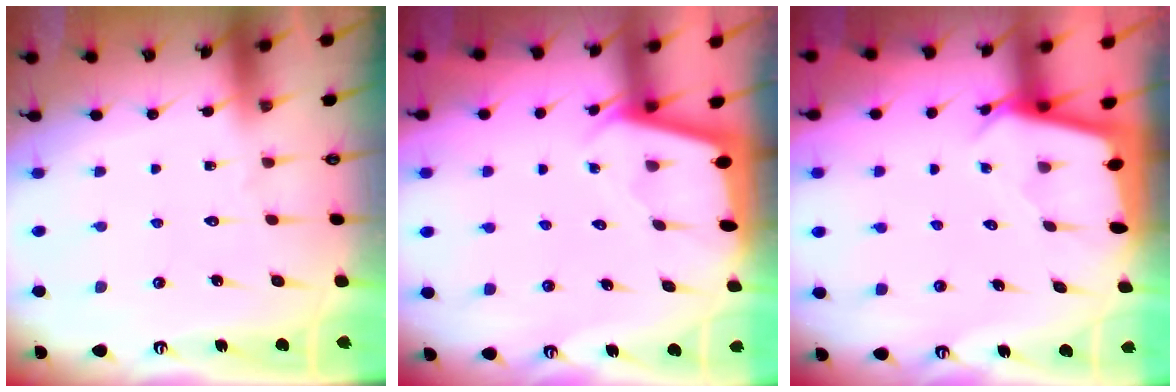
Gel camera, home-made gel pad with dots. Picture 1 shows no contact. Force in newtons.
{"total": 2.2, "press": 2.2, "slide": 0.2}
{"total": 2.4, "press": 2.4, "slide": 0.3}